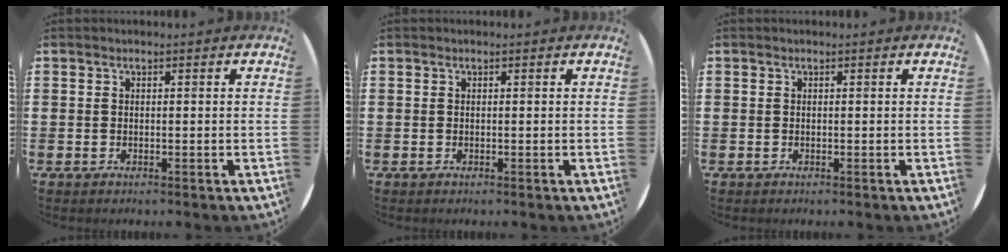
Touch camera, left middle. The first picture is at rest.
{"total": 0.0}
{"total": 0.0}